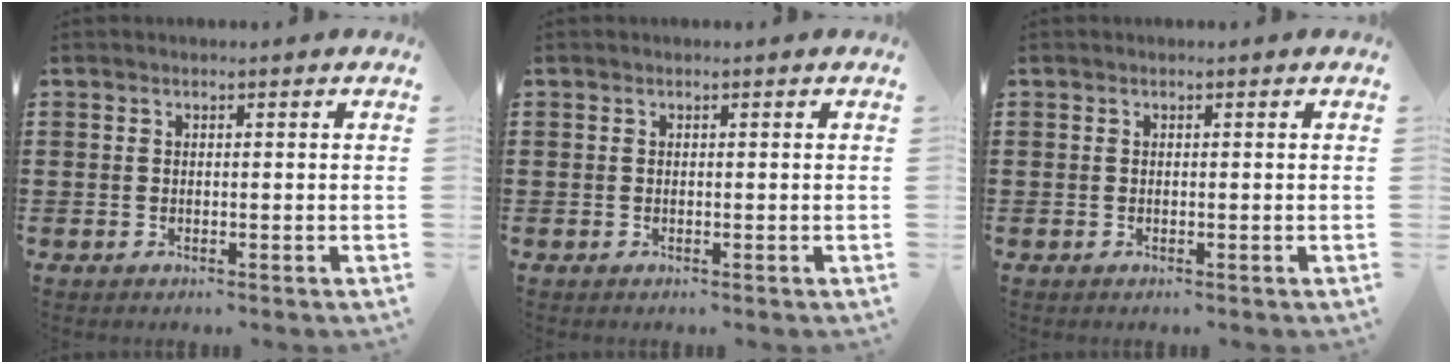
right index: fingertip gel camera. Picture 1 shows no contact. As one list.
[{"total": 0.0}, {"total": 0.0}]